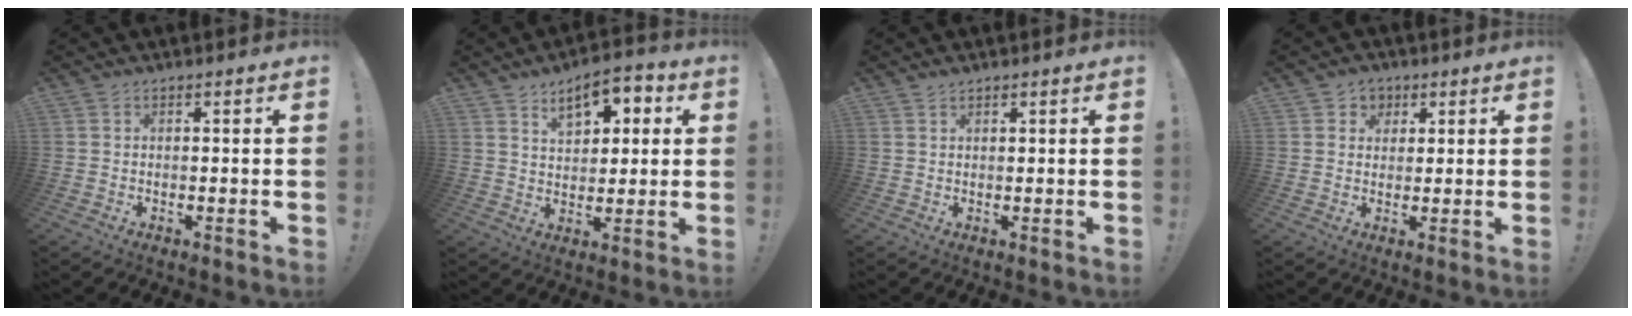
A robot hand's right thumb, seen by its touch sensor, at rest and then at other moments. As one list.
[{"total": 9.9, "force": [5.1, 5.8, 6.3], "torque": [-0.086, -0.018, 0.089]}, {"total": 1.2, "force": [1.0, 0.5, 0.2], "torque": [0.003, -0.006, 0.019]}, {"total": 4.1, "force": [1.5, 3.8, 0.7], "torque": [-0.002, -0.010, 0.024]}]